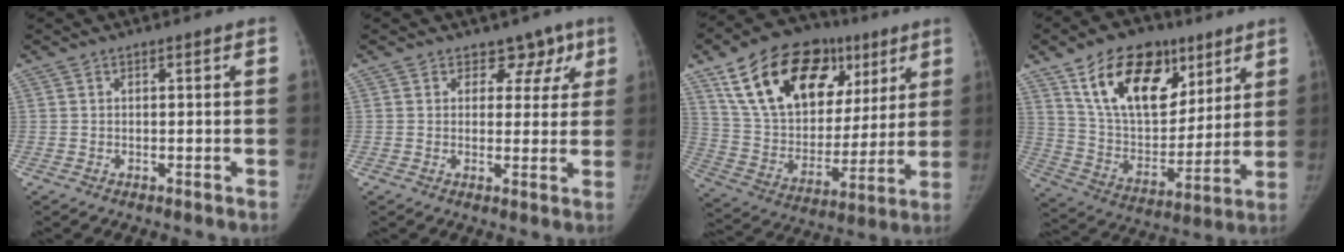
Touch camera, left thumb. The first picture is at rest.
{"total": 5.1, "force": [3.1, 3.8, 1.3], "torque": [0.027, -0.009, 0.036]}
{"total": 27.8, "force": [13.2, 17.2, 17.5], "torque": [-0.257, 0.005, 0.229]}
{"total": 22.4, "force": [12.0, 13.3, 13.5], "torque": [-0.180, -0.040, 0.212]}